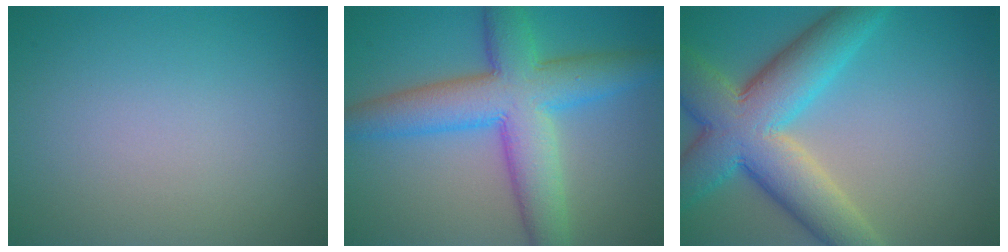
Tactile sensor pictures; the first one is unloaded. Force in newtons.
{"total": 9.0, "press": 9.0, "slide": 0.2}
{"total": 8.9, "press": 8.8, "slide": 0.8}